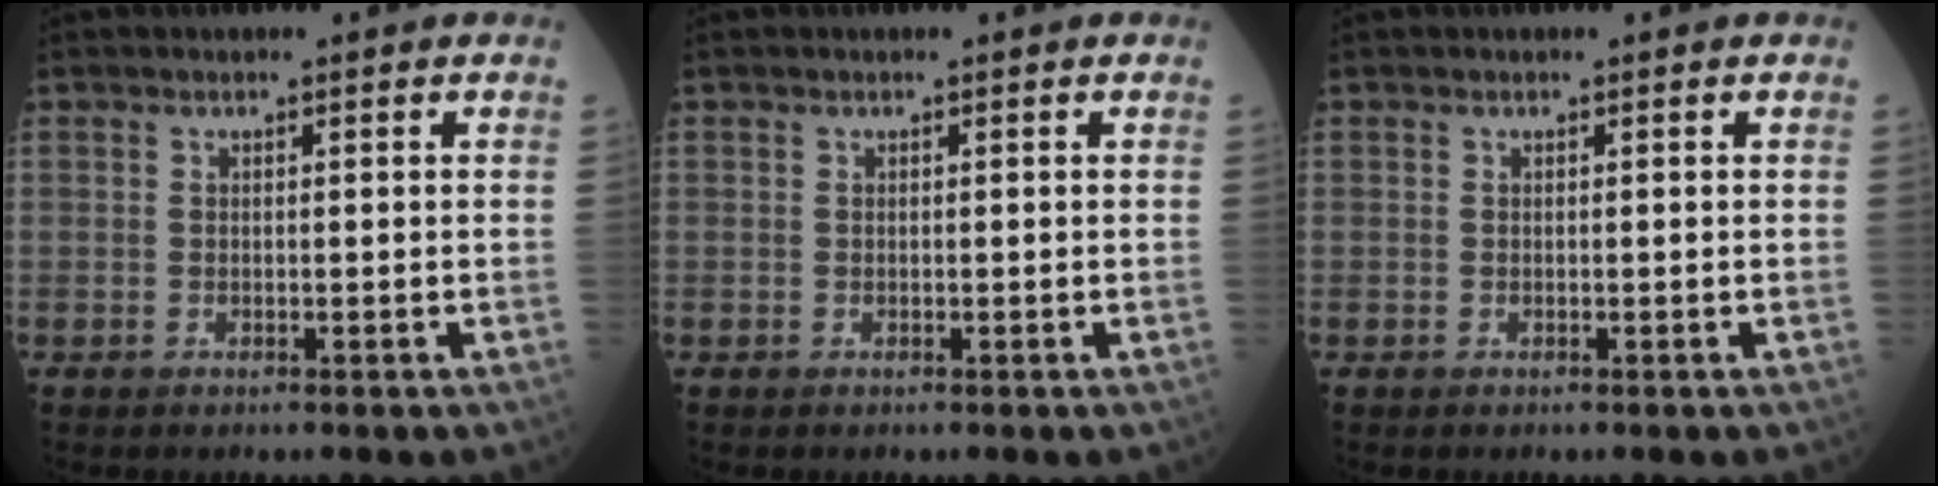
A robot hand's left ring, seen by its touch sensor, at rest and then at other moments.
{"total": 0.0}
{"total": 0.0}